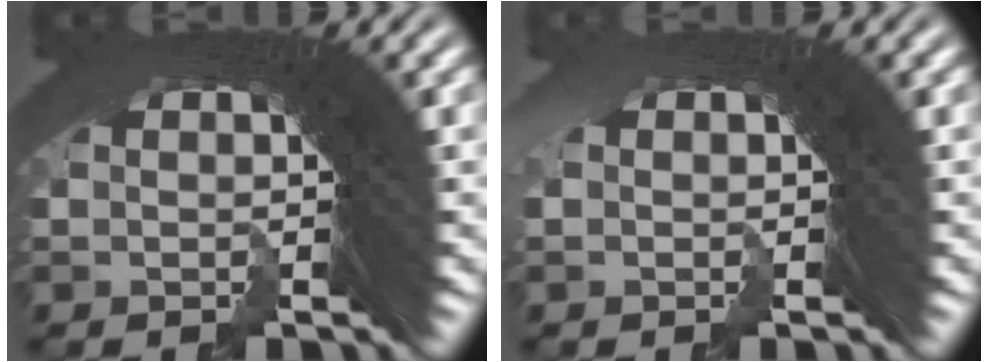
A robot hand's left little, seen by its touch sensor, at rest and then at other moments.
{"total": 2.5, "force": [-0.1, -1.8, -1.8], "torque": [0.031, 0.000, -0.001]}